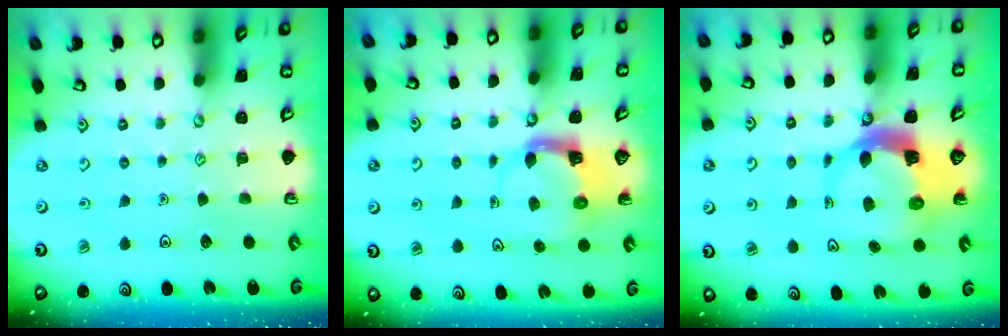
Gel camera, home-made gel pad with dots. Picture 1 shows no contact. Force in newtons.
{"total": 3.8, "press": 3.7, "slide": 0.7}
{"total": 6.8, "press": 6.7, "slide": 1.2}